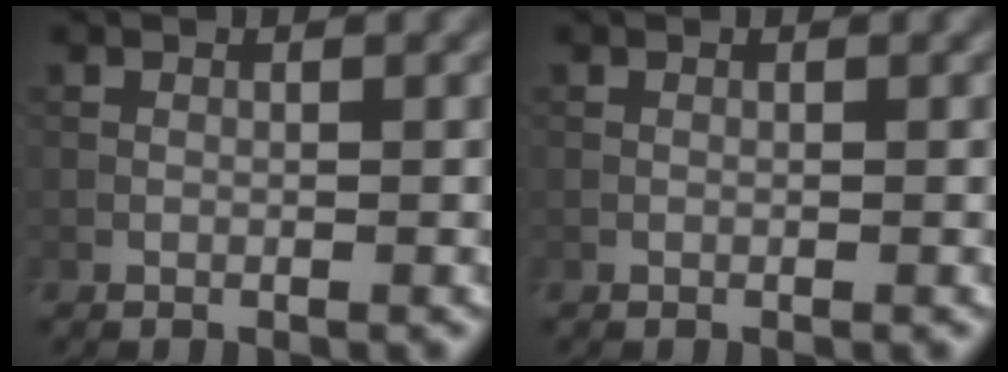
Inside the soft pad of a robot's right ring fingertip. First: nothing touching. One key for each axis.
{"total": 0.0}